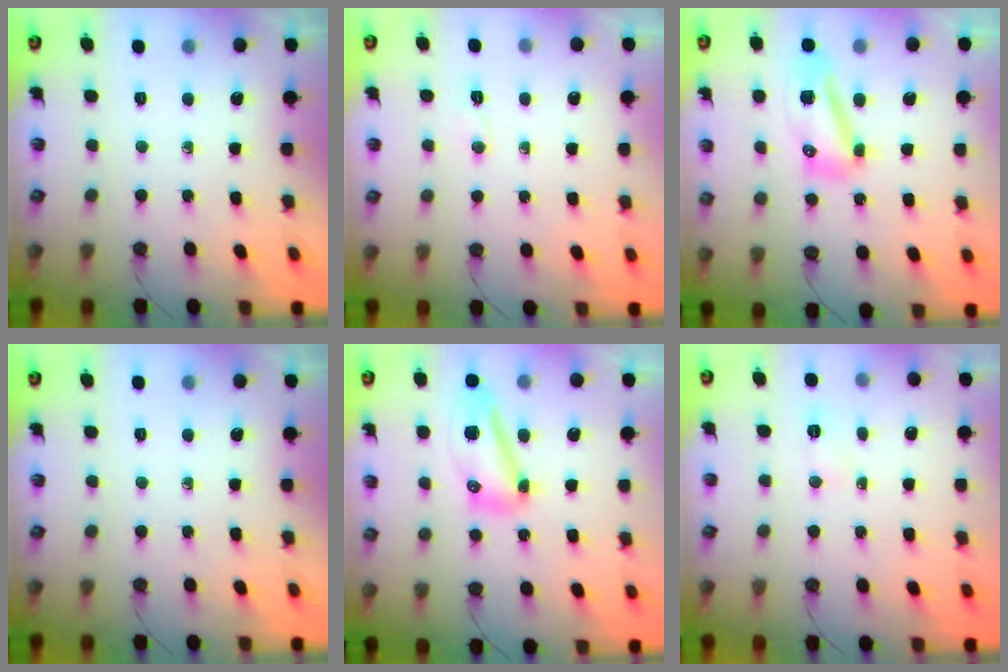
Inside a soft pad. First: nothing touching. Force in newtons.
{"total": 13.9, "press": 3.7, "slide": 13.4}
{"total": 9.5, "press": 9.5, "slide": 1.0}
{"total": 0.0}
{"total": 14.1, "press": 14.0, "slide": 1.1}
{"total": 4.0, "press": 4.0, "slide": 0.4}